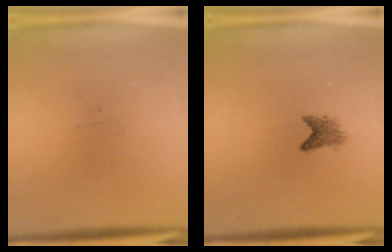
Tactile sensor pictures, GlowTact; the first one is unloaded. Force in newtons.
{"total": 2.1}